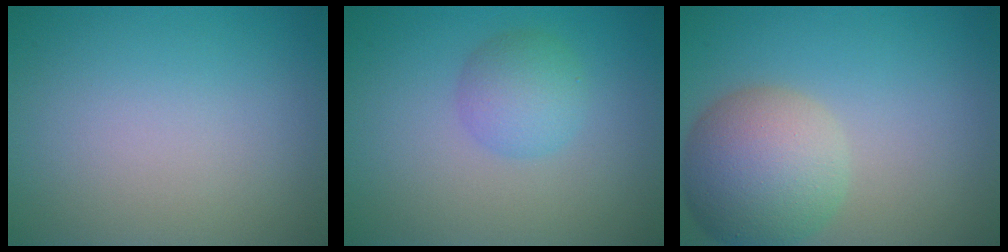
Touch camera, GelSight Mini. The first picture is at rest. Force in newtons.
{"total": 2.8, "press": 2.8, "slide": 0.1}
{"total": 7.3, "press": 7.3, "slide": 0.3}